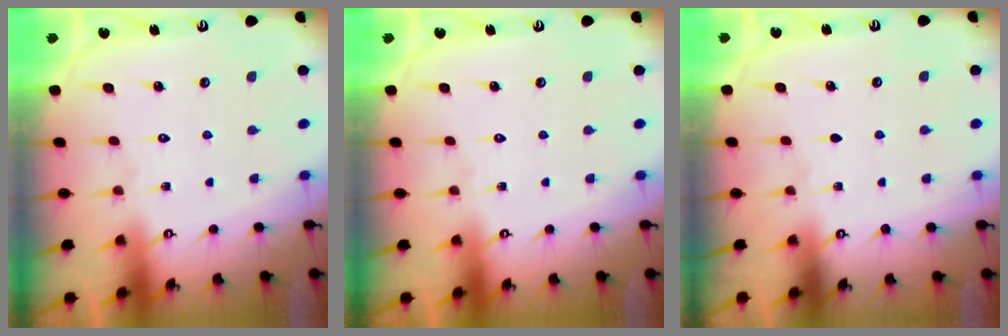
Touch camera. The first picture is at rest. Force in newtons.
{"total": 0.0}
{"total": 0.0}